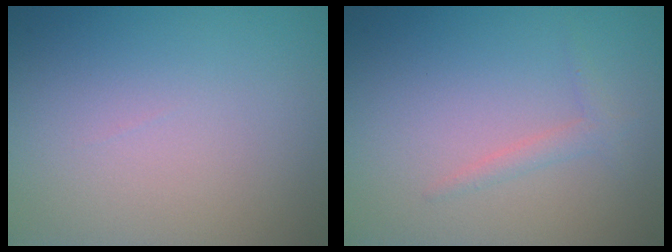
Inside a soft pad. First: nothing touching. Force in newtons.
{"total": 1.3, "press": 1.3, "slide": 0.1}